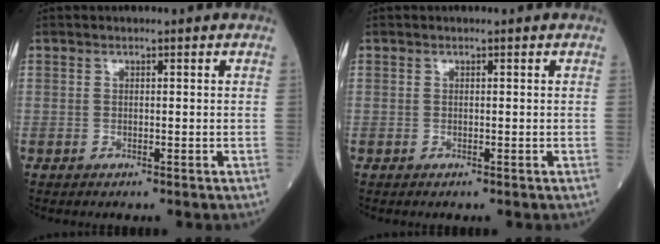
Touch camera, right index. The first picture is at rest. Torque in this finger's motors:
{"motor_torque": [0.00, 0.00, -0.01, 0.00]}